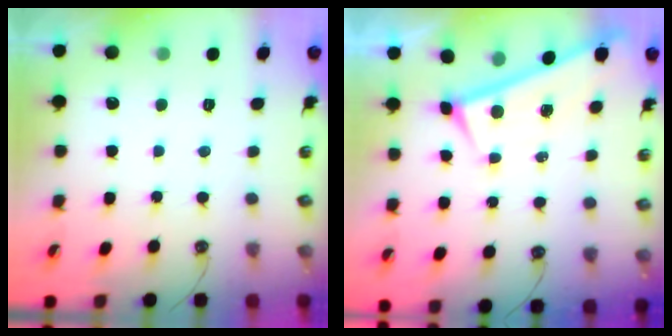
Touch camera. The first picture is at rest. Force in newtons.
{"total": 0.0}